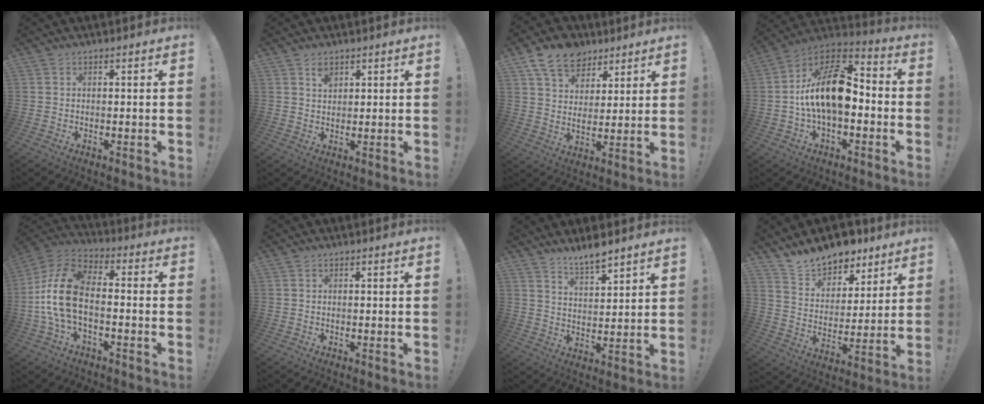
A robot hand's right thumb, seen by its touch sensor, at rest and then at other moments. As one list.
[{"total": 2.7, "force": [1.8, 1.7, 1.0], "torque": [0.002, -0.015, 0.028]}, {"total": 12.1, "force": [8.1, 8.0, 4.2], "torque": [-0.070, -0.044, 0.155]}, {"total": 18.1, "force": [-0.3, 10.0, 15.1], "torque": [-0.265, 0.016, -0.002]}, {"total": 15.0, "force": [-2.3, 8.7, 12.0], "torque": [-0.253, 0.032, -0.031]}, {"total": 0.0}, {"total": 6.6, "force": [6.1, 1.0, 2.3], "torque": [-0.045, -0.043, 0.111]}, {"total": 12.2, "force": [10.9, 5.1, 2.2], "torque": [-0.055, -0.085, 0.203]}]